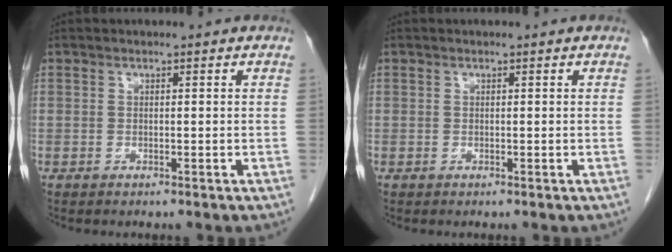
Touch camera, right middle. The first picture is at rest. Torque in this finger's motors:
{"motor_torque": [0.00, 0.00, 0.00, 0.00]}